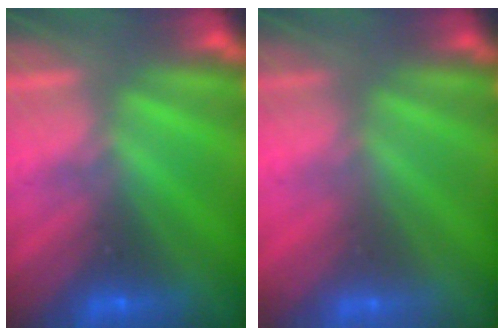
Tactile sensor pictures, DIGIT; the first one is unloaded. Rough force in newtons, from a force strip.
{"total": 2.6}